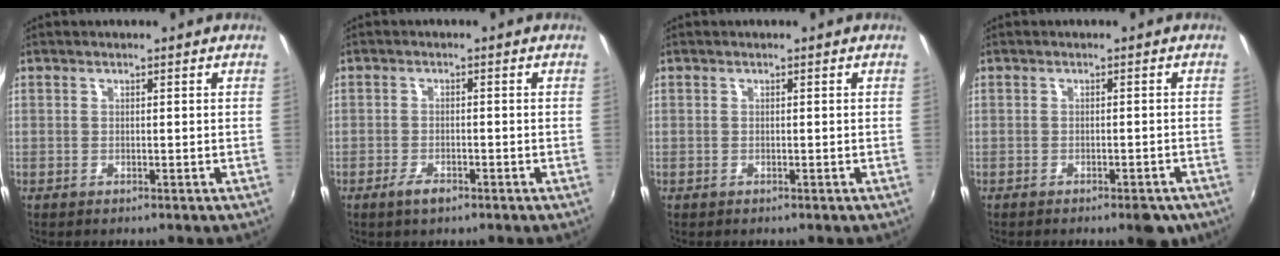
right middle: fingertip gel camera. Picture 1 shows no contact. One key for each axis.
{"total": 2.7, "fx": -1.9, "fy": 1.0, "fz": 1.7, "tx": -0.040, "ty": -0.005, "tz": -0.038}
{"total": 0.0}
{"total": 5.1, "fx": -3.8, "fy": 1.9, "fz": 2.8, "tx": -0.039, "ty": 0.001, "tz": -0.038}